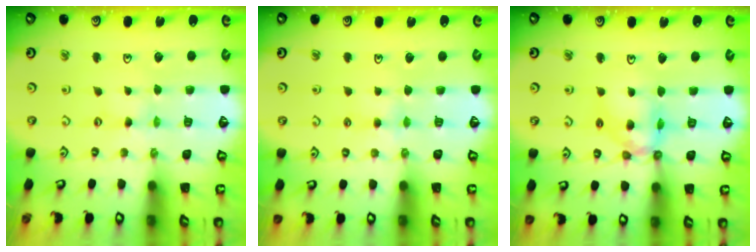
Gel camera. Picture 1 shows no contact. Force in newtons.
{"total": 4.0, "press": 3.9, "slide": 0.6}
{"total": 10.7, "press": 10.6, "slide": 1.2}